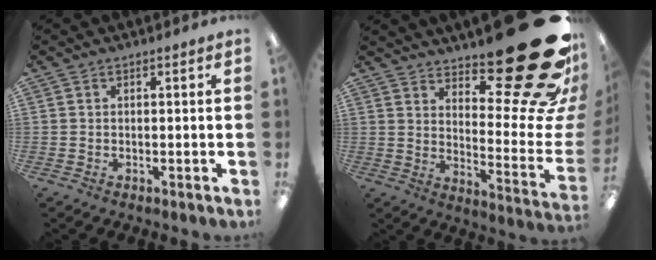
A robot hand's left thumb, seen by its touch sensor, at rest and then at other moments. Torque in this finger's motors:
{"motor_torque": [2.71, 2.30, 2.36, -0.41, 0.15]}